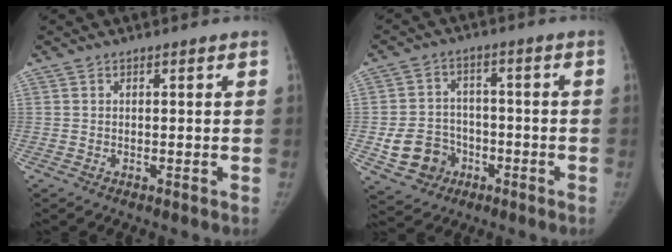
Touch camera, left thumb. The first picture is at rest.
{"total": 9.5, "force": [-3.4, 8.2, 3.2], "torque": [-0.034, 0.027, -0.047]}